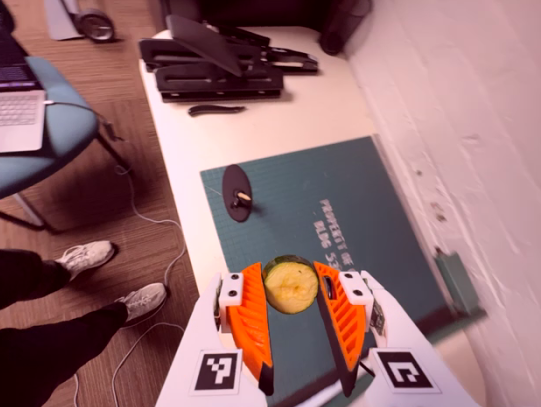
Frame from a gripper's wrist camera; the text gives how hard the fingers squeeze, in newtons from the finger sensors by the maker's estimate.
{"total": 8.9, "left": 8.5, "right": 9.4}